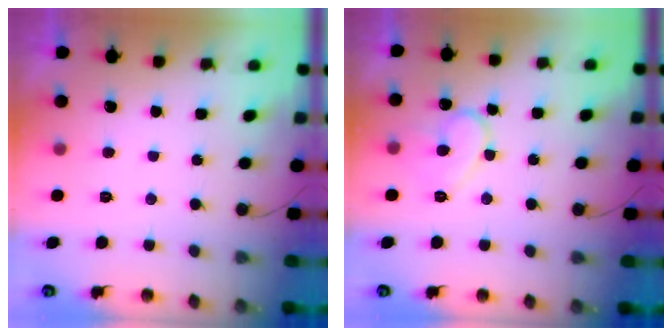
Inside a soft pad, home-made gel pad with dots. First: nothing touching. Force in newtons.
{"total": 10.4, "press": 10.4, "slide": 0.8}